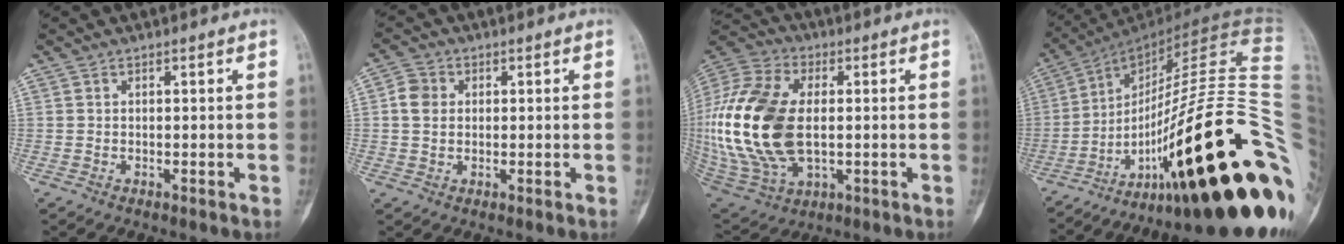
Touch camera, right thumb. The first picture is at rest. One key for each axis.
{"total": 4.8, "fx": 0.4, "fy": 3.9, "fz": 2.6, "tx": -0.044, "ty": 0.006, "tz": 0.001}
{"total": 26.2, "fx": -0.3, "fy": 15.6, "fz": 21.0, "tx": -0.461, "ty": -0.008, "tz": 0.007}
{"total": 43.3, "fx": -13.7, "fy": 10.8, "fz": 39.6, "tx": -0.513, "ty": 0.066, "tz": -0.214}